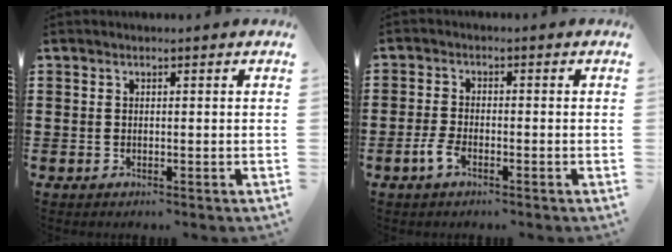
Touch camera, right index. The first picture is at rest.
{"total": 2.8, "force": [-1.7, 1.0, 2.0], "torque": [-0.050, -0.004, -0.035]}